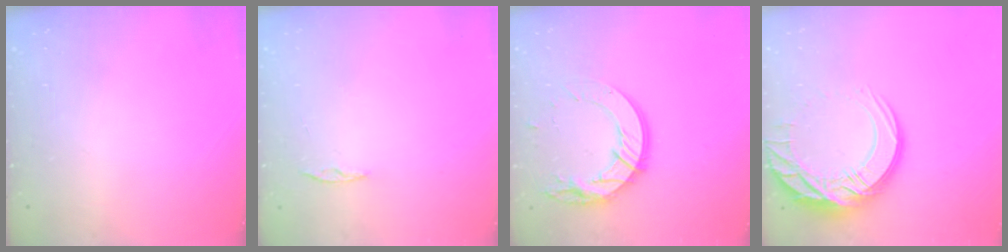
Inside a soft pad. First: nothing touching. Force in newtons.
{"total": 4.0, "press": 3.9, "slide": 0.4}
{"total": 15.8, "press": 15.7, "slide": 1.2}
{"total": 18.7, "press": 18.6, "slide": 1.8}